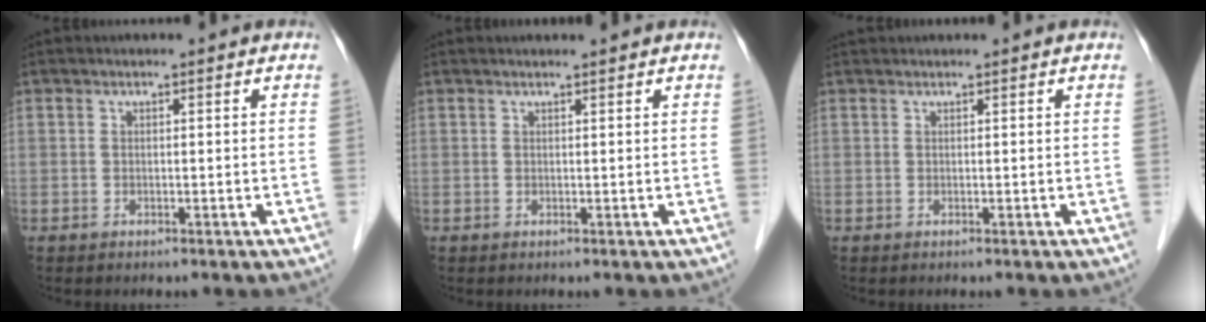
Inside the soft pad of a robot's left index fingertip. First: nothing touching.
{"total": 1.4, "force": [1.3, -0.2, 0.4], "torque": [-0.006, 0.007, 0.022]}
{"total": 1.2, "force": [1.2, 0.0, 0.3], "torque": [-0.005, 0.023, 0.026]}